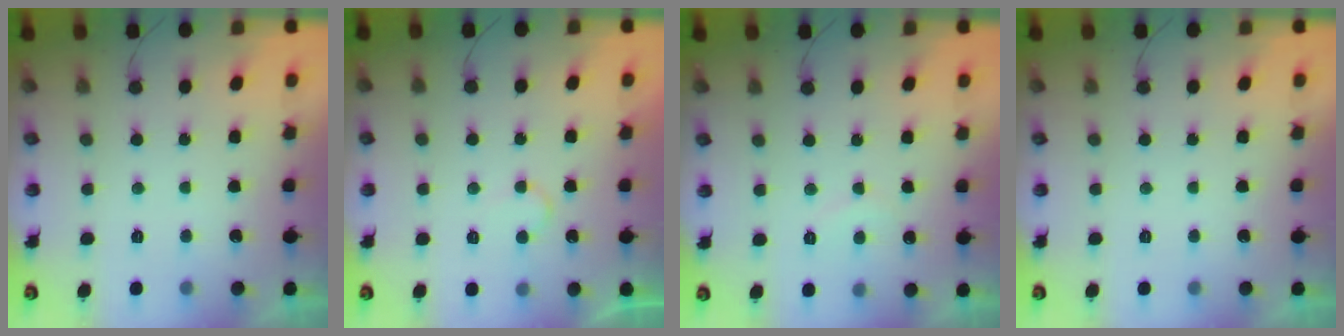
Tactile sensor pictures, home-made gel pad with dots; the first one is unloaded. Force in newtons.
{"total": 5.2, "press": 5.2, "slide": 0.5}
{"total": 4.9, "press": 4.8, "slide": 0.3}
{"total": 0.0}